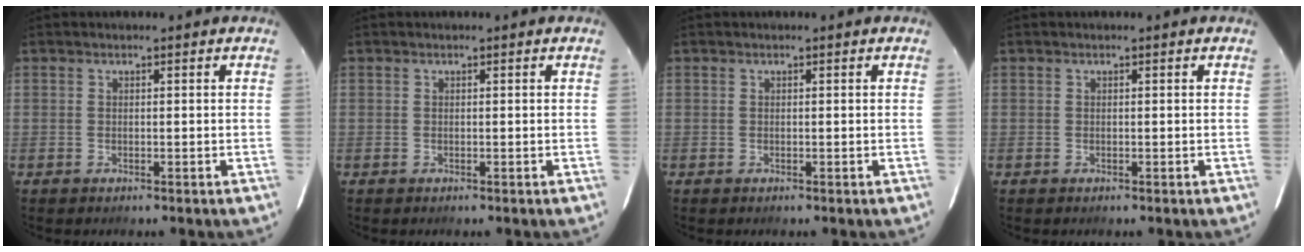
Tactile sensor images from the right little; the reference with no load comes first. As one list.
[{"total": 0.0}, {"total": 0.0}, {"total": 0.0}]